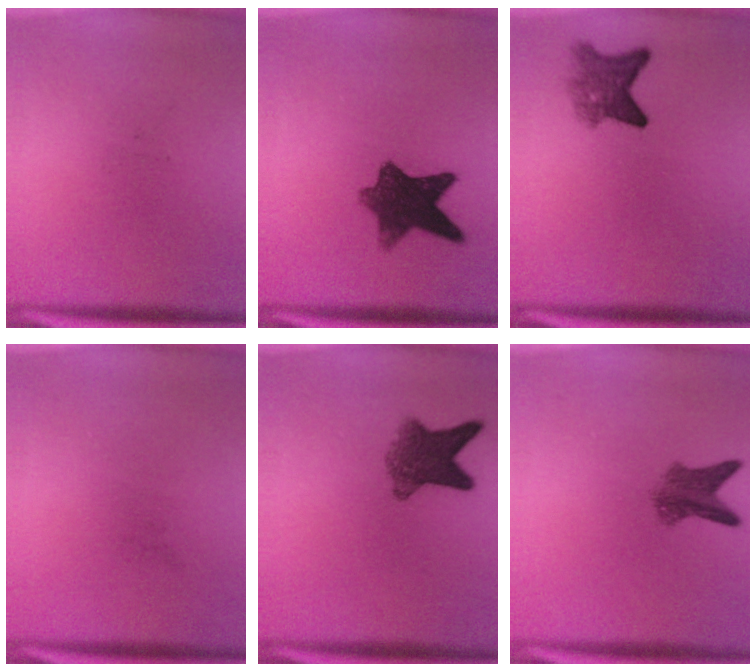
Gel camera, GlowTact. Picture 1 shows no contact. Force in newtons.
{"total": 8.9}
{"total": 4.5}
{"total": 0.0}
{"total": 6.8}
{"total": 4.8}